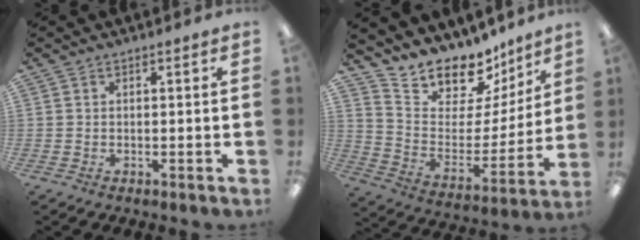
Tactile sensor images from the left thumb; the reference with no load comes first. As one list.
[{"total": 14.2, "force": [12.9, 5.6, 2.1], "torque": [-0.051, -0.125, 0.227]}]